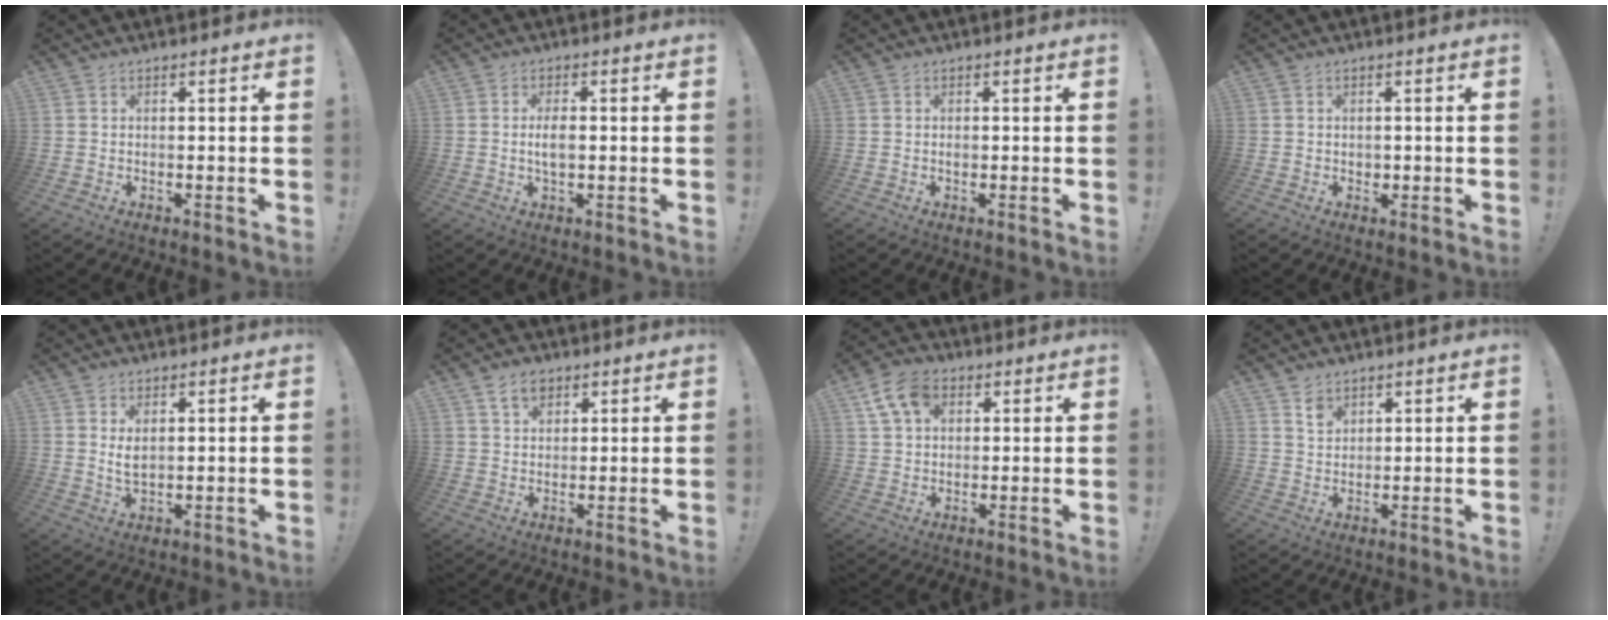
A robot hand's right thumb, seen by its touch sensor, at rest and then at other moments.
{"total": 3.8, "force": [-0.3, 1.7, 3.5], "torque": [-0.054, -0.003, -0.010]}
{"total": 0.6, "force": [-0.2, 0.5, 0.3], "torque": [0.003, -0.002, -0.006]}
{"total": 1.3, "force": [0.2, 1.2, 0.3], "torque": [0.004, -0.002, 0.002]}
{"total": 3.9, "force": [1.5, 1.9, 3.1], "torque": [-0.039, -0.010, 0.023]}
{"total": 5.5, "force": [3.3, 3.6, 2.5], "torque": [-0.045, -0.004, 0.062]}
{"total": 10.6, "force": [4.4, 7.2, 6.4], "torque": [-0.113, -0.003, 0.085]}
{"total": 3.7, "force": [2.8, 2.2, 1.1], "torque": [-0.012, -0.019, 0.051]}